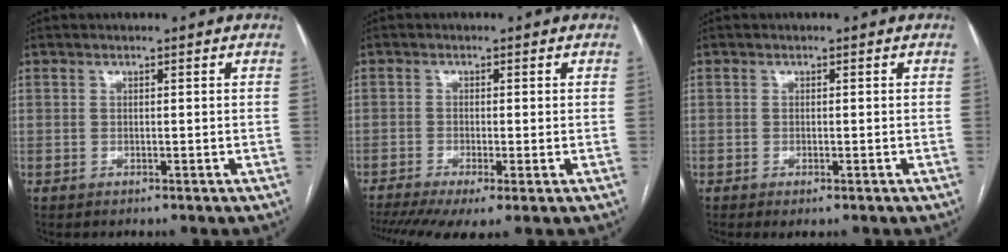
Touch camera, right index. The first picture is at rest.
{"total": 8.3, "force": [-5.1, 1.9, 6.3], "torque": [-0.115, -0.013, -0.088]}
{"total": 1.3, "force": [-0.7, 0.2, 1.1], "torque": [-0.017, -0.004, -0.009]}